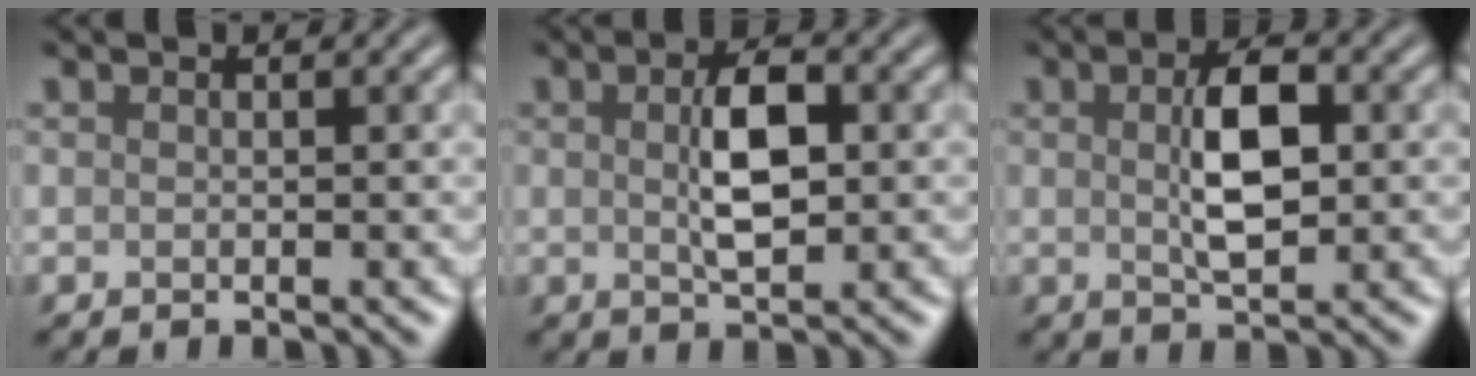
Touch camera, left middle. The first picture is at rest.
{"total": 4.5, "force": [0.4, 1.9, 4.0], "torque": [-0.081, 0.003, 0.007]}
{"total": 5.0, "force": [0.5, 2.2, 4.5], "torque": [-0.086, 0.003, 0.010]}